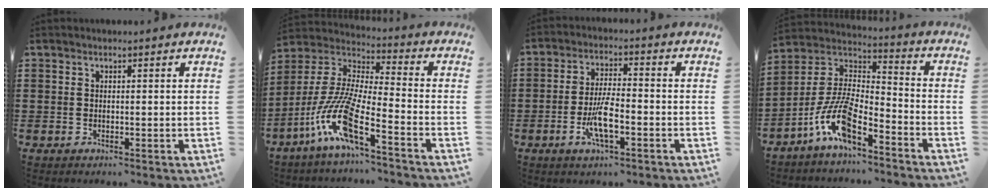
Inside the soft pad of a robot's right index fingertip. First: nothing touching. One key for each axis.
{"total": 11.8, "fx": -7.4, "fy": 0.8, "fz": 9.2, "tx": -0.229, "ty": -0.029, "tz": -0.157}
{"total": 7.0, "fx": -2.5, "fy": 1.8, "fz": 6.2, "tx": -0.137, "ty": -0.014, "tz": -0.049}
{"total": 10.2, "fx": -6.6, "fy": 2.9, "fz": 7.3, "tx": -0.174, "ty": -0.015, "tz": -0.131}